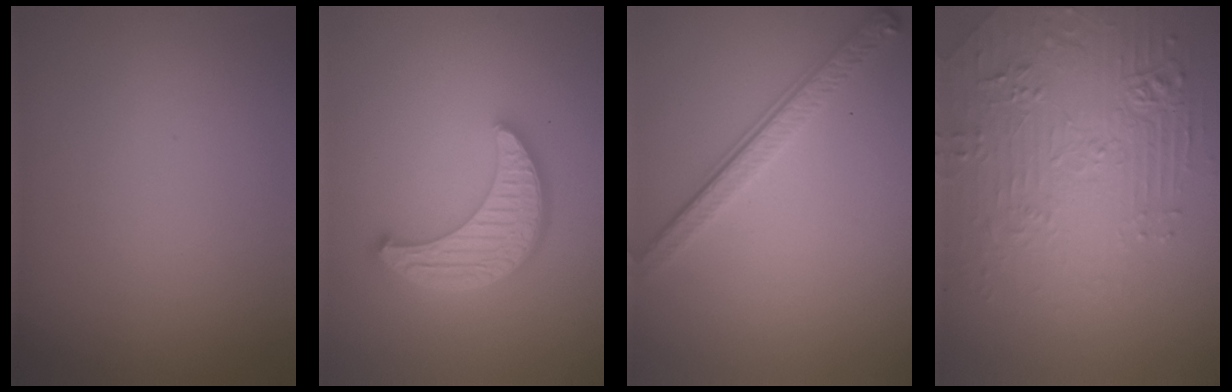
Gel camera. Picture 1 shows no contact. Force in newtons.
{"total": 4.6, "press": 4.0, "slide": 2.4}
{"total": 3.9, "press": 2.7, "slide": 2.8}
{"total": 4.9, "press": 4.5, "slide": 2.0}